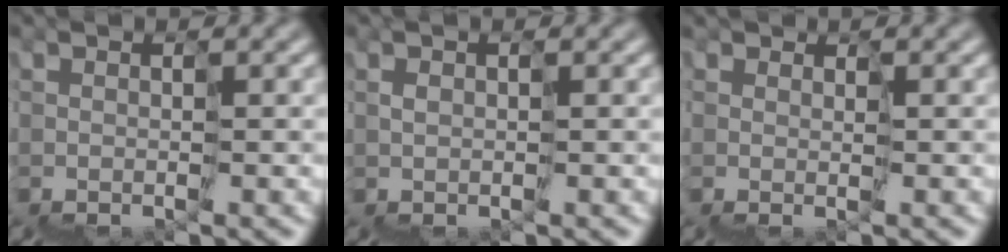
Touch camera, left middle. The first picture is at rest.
{"total": 0.7, "force": [0.4, 0.3, 0.5], "torque": [-0.007, 0.010, 0.009]}
{"total": 0.9, "force": [0.8, 0.4, 0.2], "torque": [-0.003, 0.008, 0.014]}